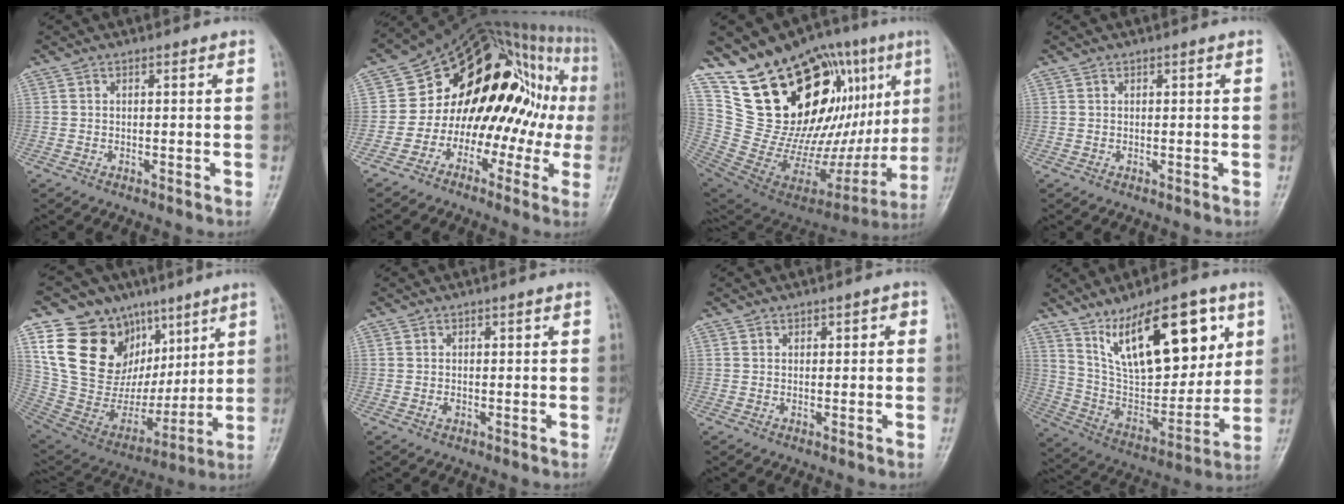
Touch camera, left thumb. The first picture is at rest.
{"total": 24.3, "force": [-0.3, 15.6, 18.6], "torque": [-0.199, 0.083, -0.007]}
{"total": 35.3, "force": [13.1, 16.3, 28.5], "torque": [-0.397, -0.008, 0.244]}
{"total": 0.0}
{"total": 24.3, "force": [10.2, 17.7, 13.2], "torque": [-0.193, -0.010, 0.205]}
{"total": 1.0, "force": [-0.1, 0.8, 0.6], "torque": [-0.009, 0.002, -0.001]}
{"total": 2.0, "force": [0.7, 1.2, 1.4], "torque": [-0.007, 0.001, 0.007]}
{"total": 23.1, "force": [10.9, 10.2, 17.6], "torque": [-0.235, -0.039, 0.202]}